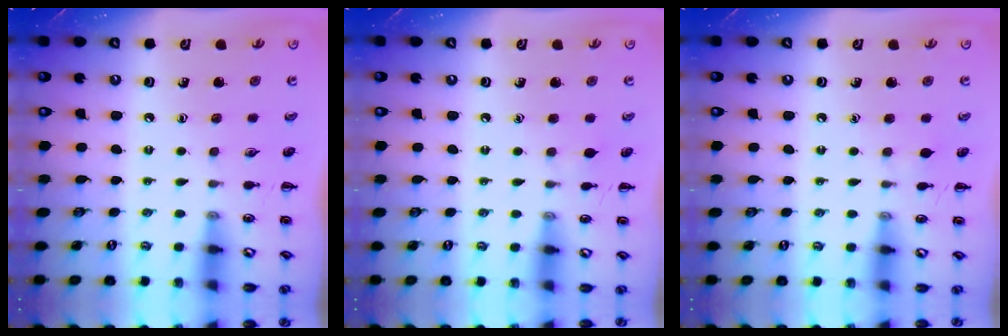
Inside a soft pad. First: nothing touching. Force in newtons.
{"total": 2.7, "press": 2.5, "slide": 1.0}
{"total": 2.7, "press": 2.5, "slide": 1.0}